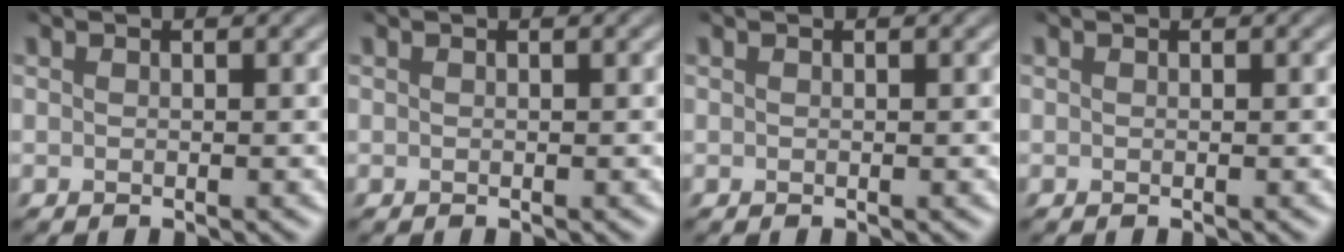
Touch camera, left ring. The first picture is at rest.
{"total": 0.0}
{"total": 0.0}
{"total": 0.0}